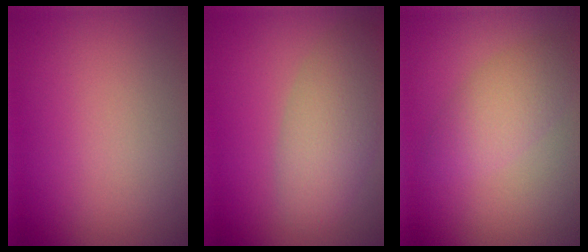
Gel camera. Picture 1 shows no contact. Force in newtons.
{"total": 4.9, "press": 4.9, "slide": 0.3}
{"total": 3.2, "press": 3.2, "slide": 0.0}